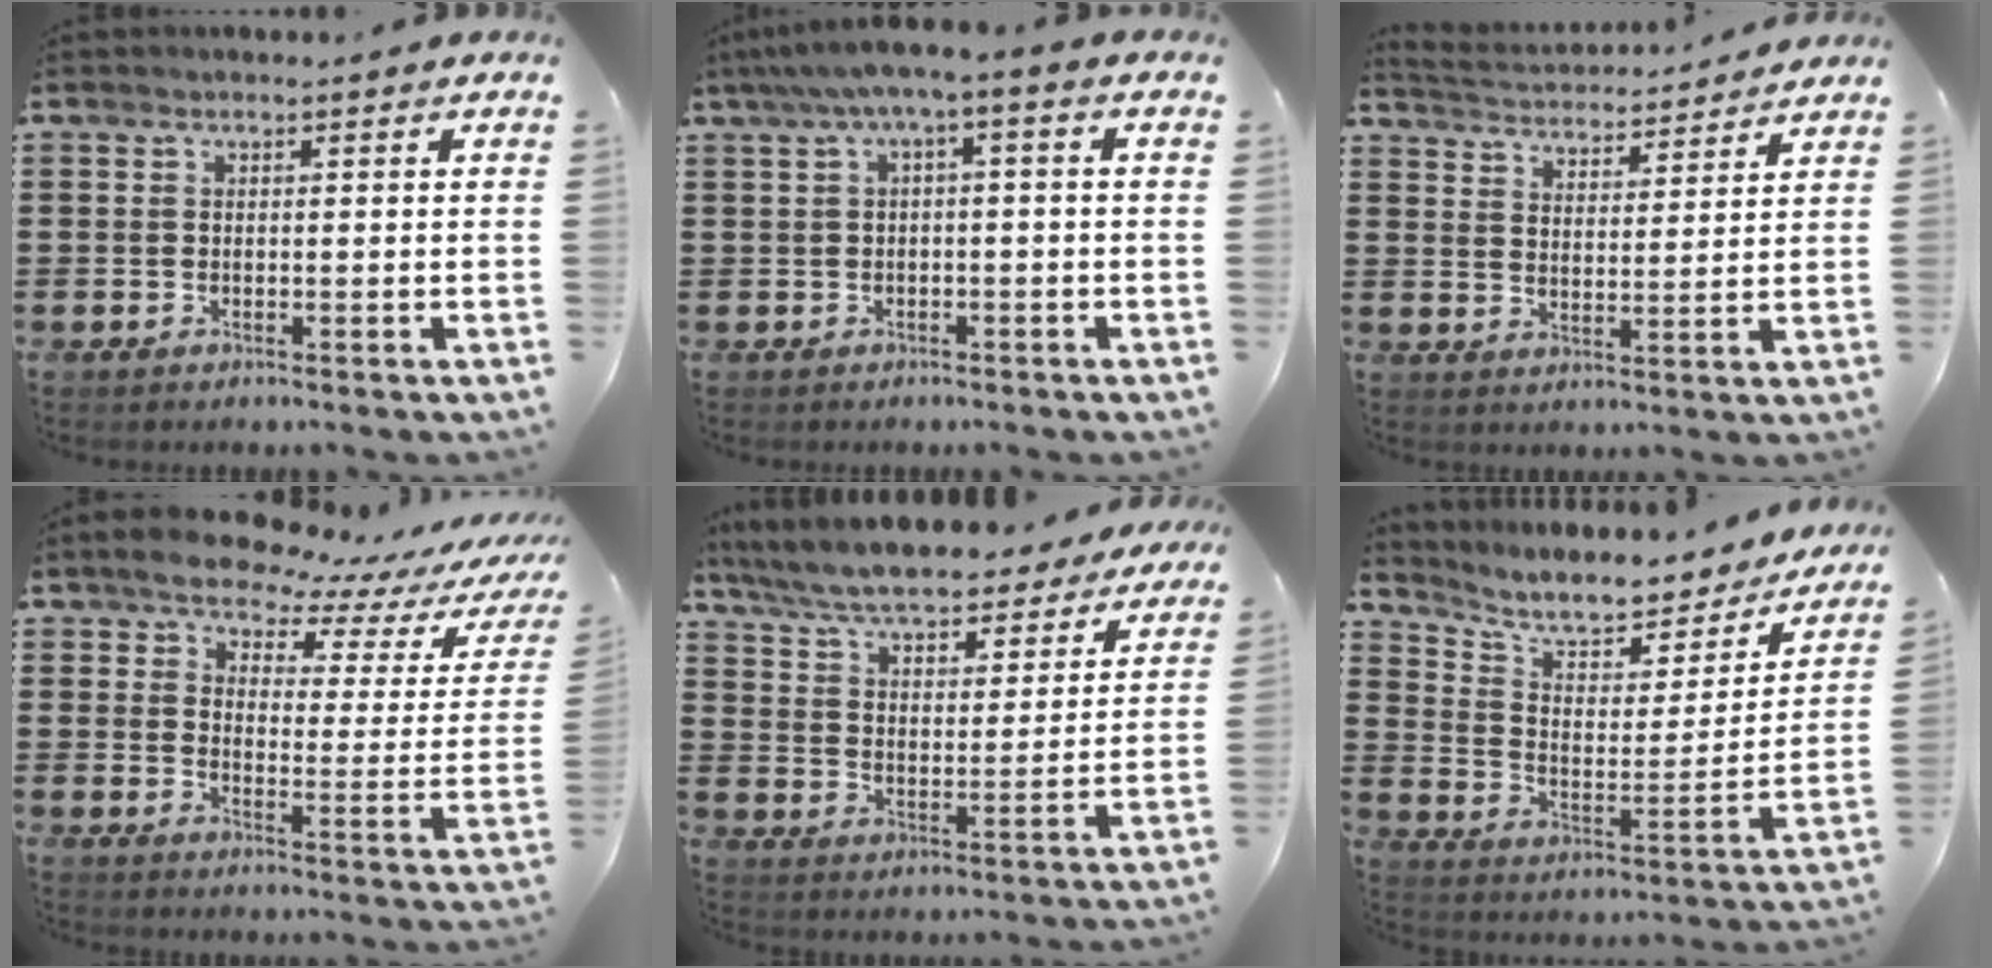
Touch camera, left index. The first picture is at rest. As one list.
[{"total": 3.4, "force": [-1.4, 0.5, 3.1], "torque": [-0.055, 0.003, -0.031]}, {"total": 3.6, "force": [3.5, -0.2, -0.3], "torque": [-0.015, -0.028, 0.058]}, {"total": 7.2, "force": [6.6, 1.7, 2.3], "torque": [-0.068, -0.043, 0.113]}, {"total": 7.7, "force": [7.2, 0.6, 2.8], "torque": [-0.085, -0.042, 0.126]}, {"total": 8.1, "force": [7.1, 2.0, 3.5], "torque": [-0.086, -0.050, 0.116]}]